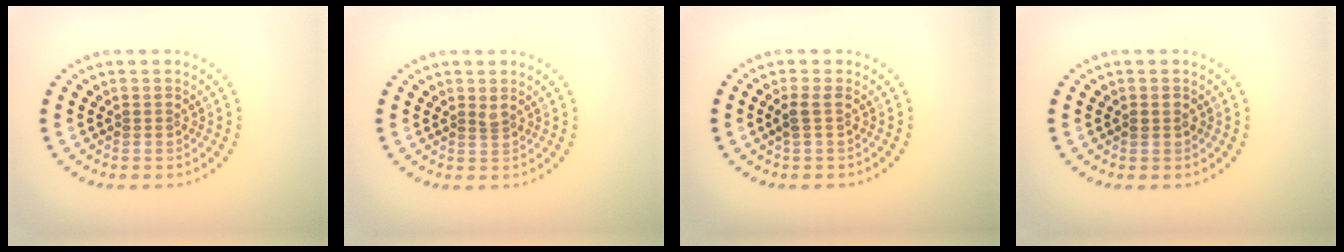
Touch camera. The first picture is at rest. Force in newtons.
{"total": 0.8, "press": 0.5, "slide": 0.6}
{"total": 1.2, "press": 1.1, "slide": 0.5}
{"total": 0.9, "press": 0.9, "slide": 0.0}